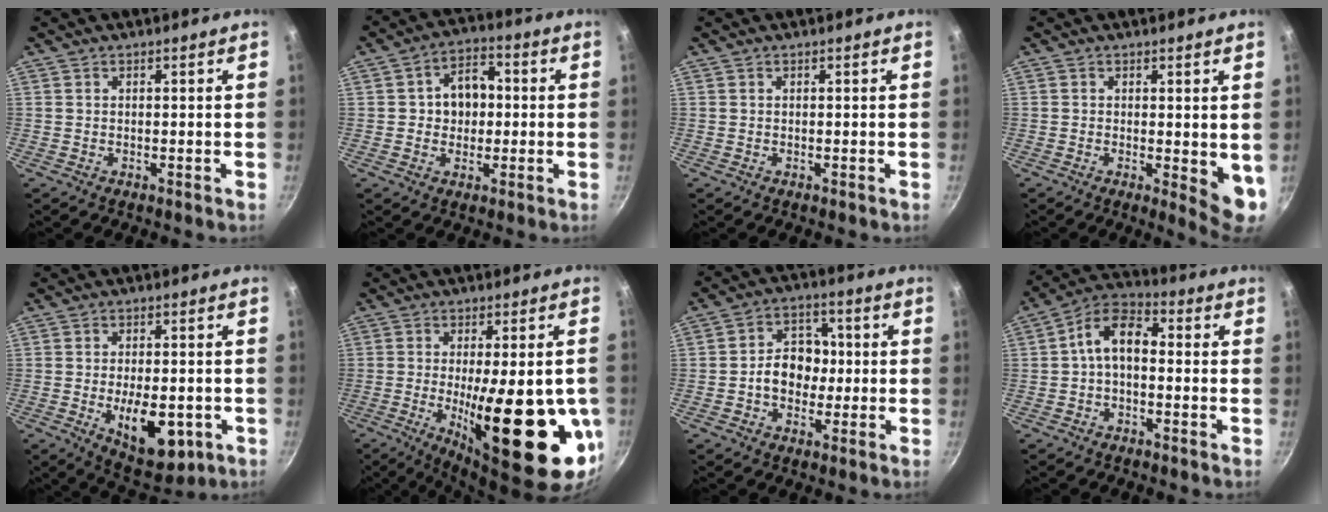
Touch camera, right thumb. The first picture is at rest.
{"total": 8.2, "force": [0.4, 6.4, 5.1], "torque": [-0.036, 0.012, -0.003]}
{"total": 0.0}
{"total": 6.1, "force": [0.1, 2.3, 5.7], "torque": [-0.068, -0.016, 0.002]}
{"total": 12.5, "force": [-3.2, 6.4, 10.3], "torque": [-0.121, -0.001, -0.032]}
{"total": 24.5, "force": [-4.8, 7.7, 22.7], "torque": [-0.308, -0.016, -0.054]}
{"total": 9.1, "force": [-0.8, 7.2, 5.5], "torque": [-0.042, 0.025, -0.023]}
{"total": 8.5, "force": [-0.2, 5.2, 6.8], "torque": [-0.106, 0.039, -0.021]}